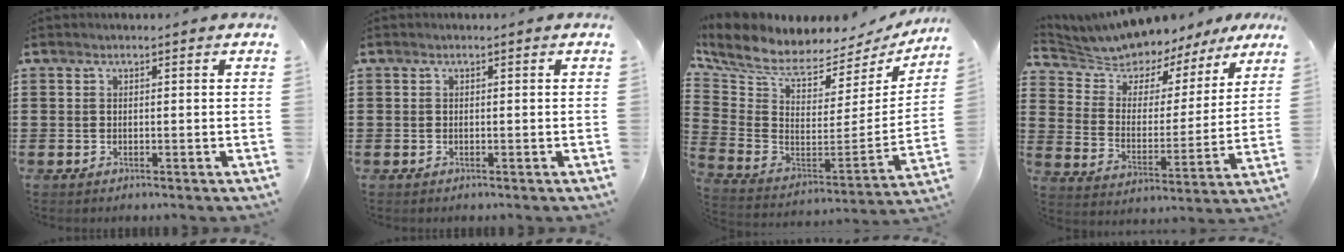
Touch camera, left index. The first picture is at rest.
{"total": 0.0}
{"total": 6.2, "force": [5.4, 1.7, 2.6], "torque": [-0.085, -0.055, 0.088]}
{"total": 6.3, "force": [6.1, 1.6, -0.1], "torque": [-0.041, -0.050, 0.106]}